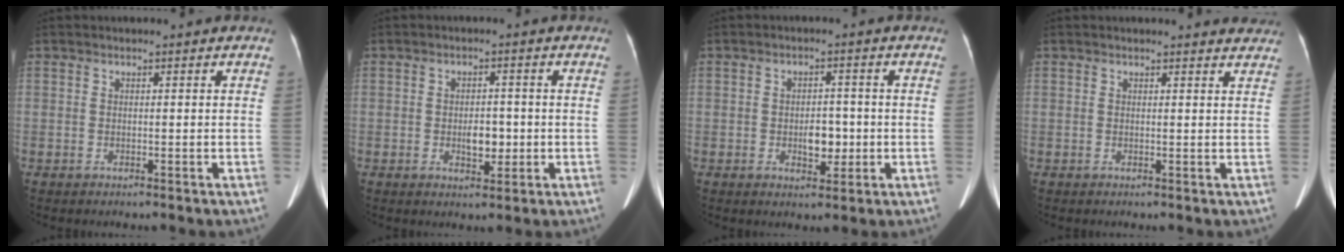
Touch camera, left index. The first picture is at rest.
{"total": 3.6, "force": [-0.7, 2.0, 2.9], "torque": [-0.045, 0.002, -0.005]}
{"total": 3.9, "force": [-0.8, 2.3, 3.1], "torque": [-0.045, 0.003, -0.007]}
{"total": 4.3, "force": [4.3, 0.6, 0.5], "torque": [-0.001, -0.009, 0.027]}